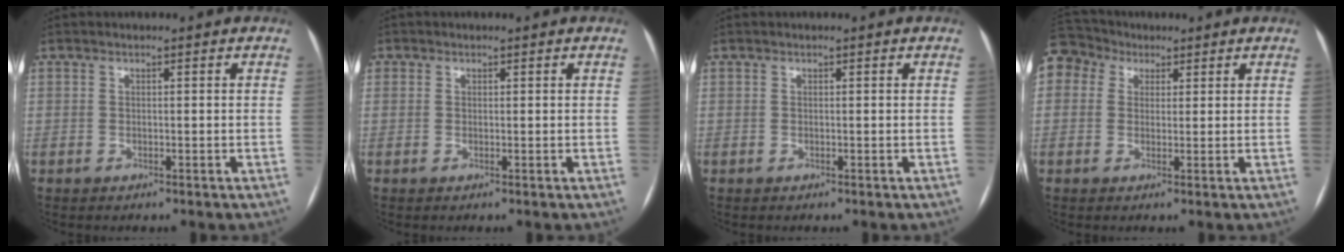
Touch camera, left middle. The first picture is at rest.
{"total": 0.6, "force": [0.1, 0.6, 0.0], "torque": [0.004, 0.002, 0.000]}
{"total": 0.0}
{"total": 8.7, "force": [4.4, 7.0, 2.8], "torque": [-0.073, 0.051, 0.086]}